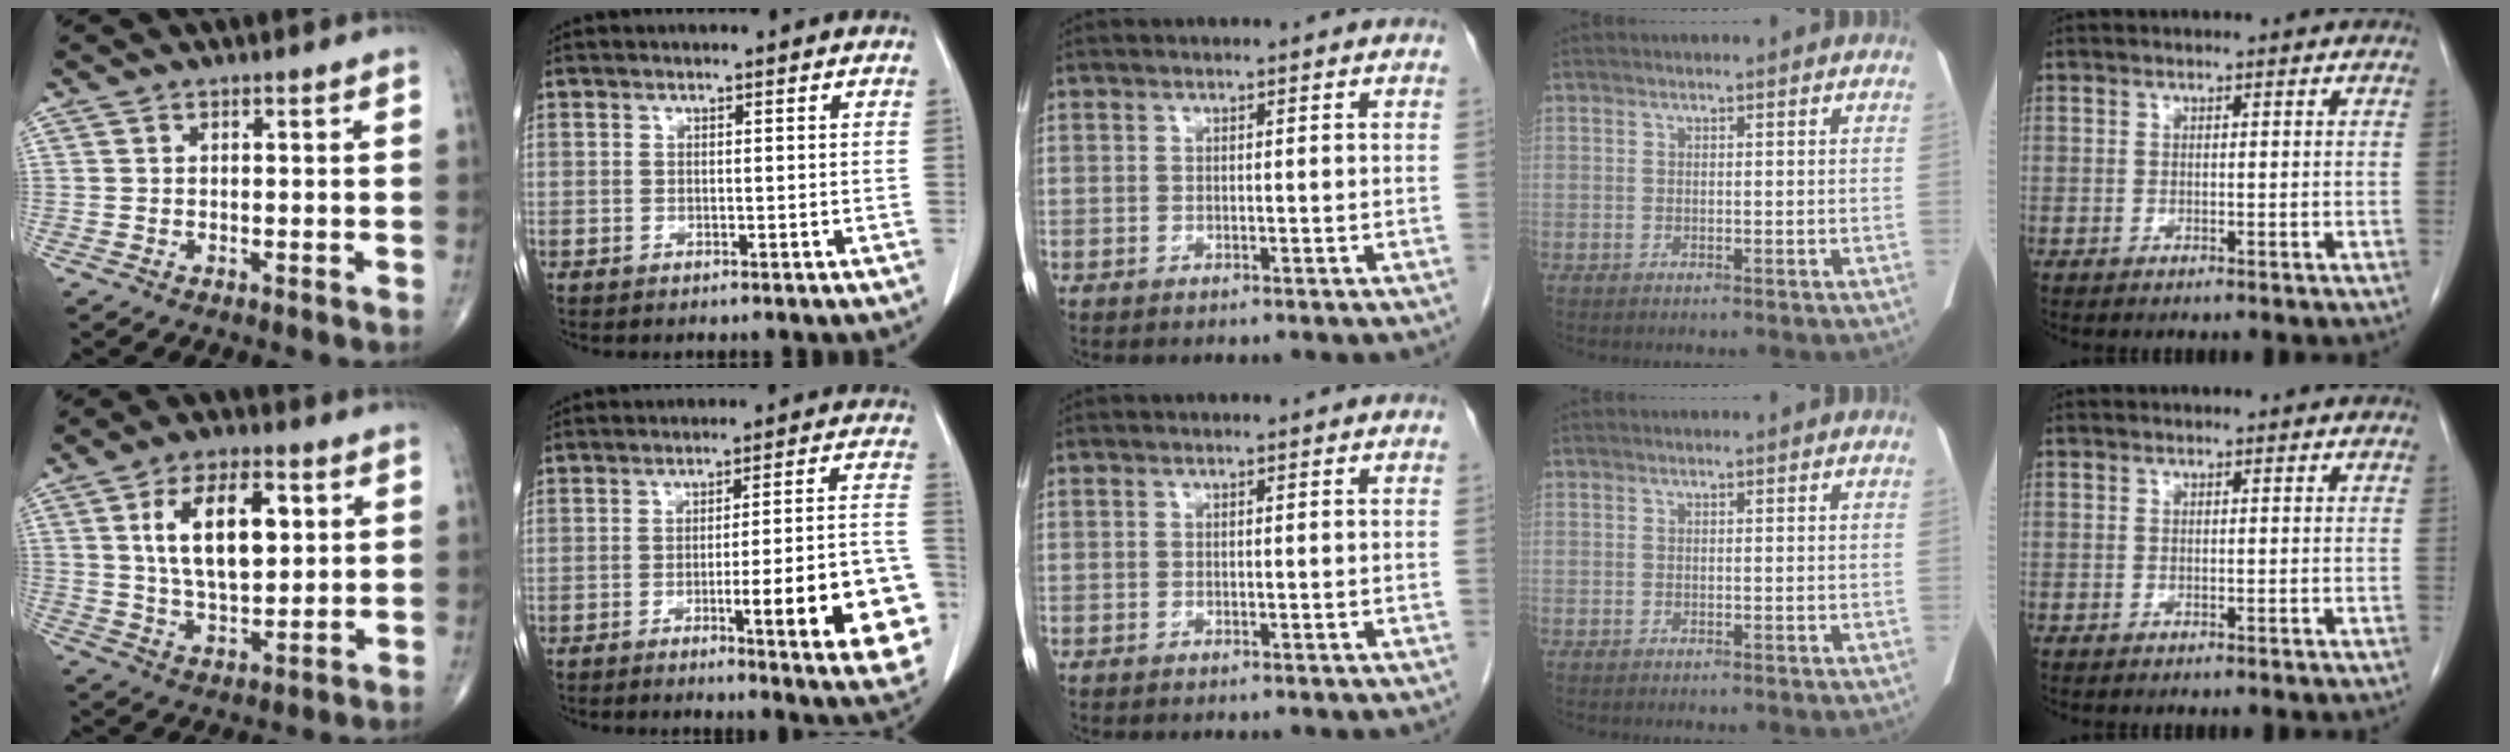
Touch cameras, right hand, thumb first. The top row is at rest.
{"thumb": {"total": 14.7, "force": [3.7, 7.4, 12.1], "torque": [-0.190, -0.008, 0.071]}, "index": {"total": 17.2, "force": [-5.3, 1.7, 16.2], "torque": [-0.130, 0.013, -0.057]}}